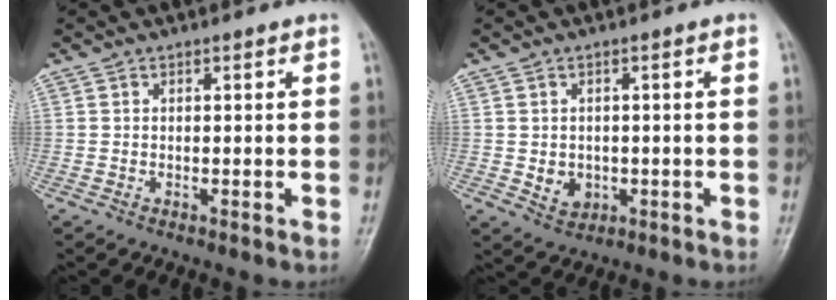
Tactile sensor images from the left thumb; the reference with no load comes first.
{"total": 3.7, "force": [-0.5, 3.2, 1.9], "torque": [-0.017, 0.000, 0.003]}